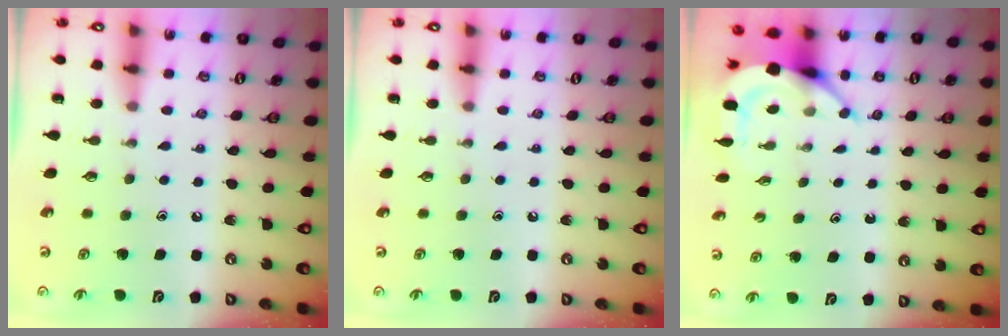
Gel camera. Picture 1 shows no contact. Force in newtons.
{"total": 0.0}
{"total": 6.0, "press": 6.0, "slide": 0.7}